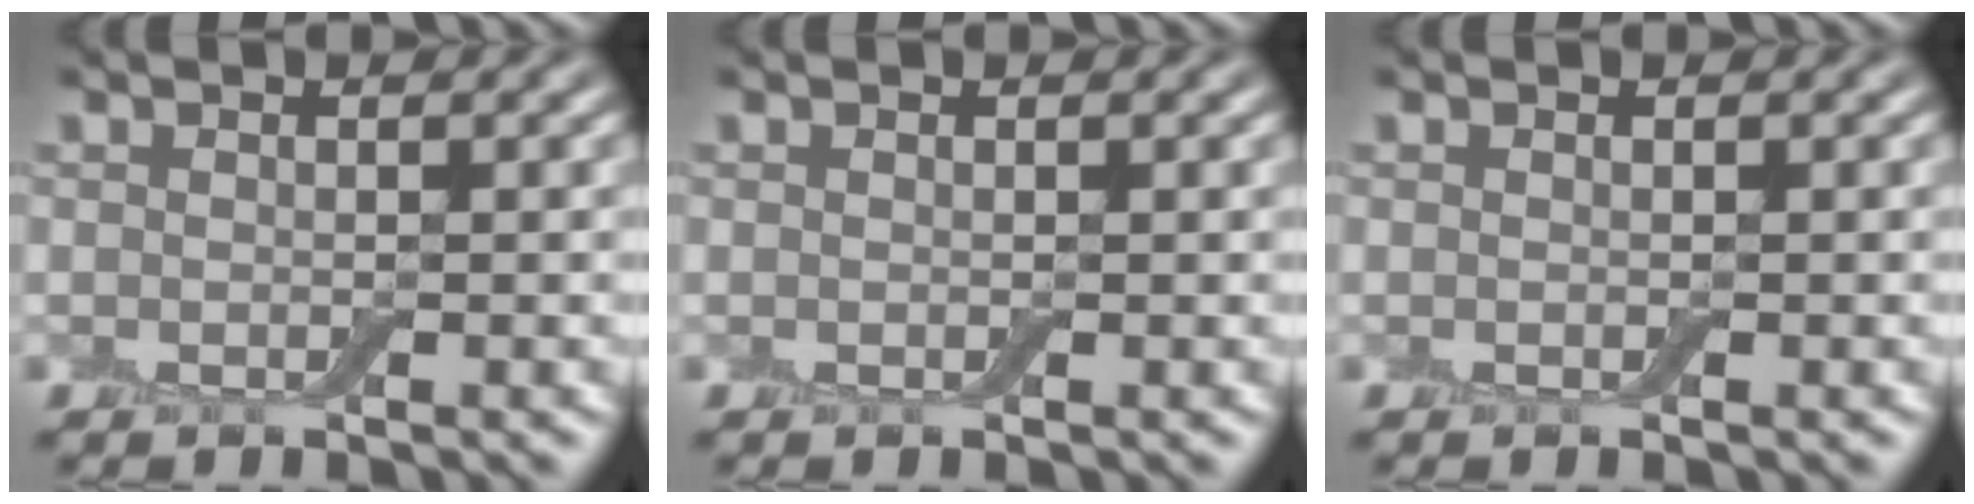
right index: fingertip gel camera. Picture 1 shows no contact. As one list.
[{"total": 0.0}, {"total": 0.0}]